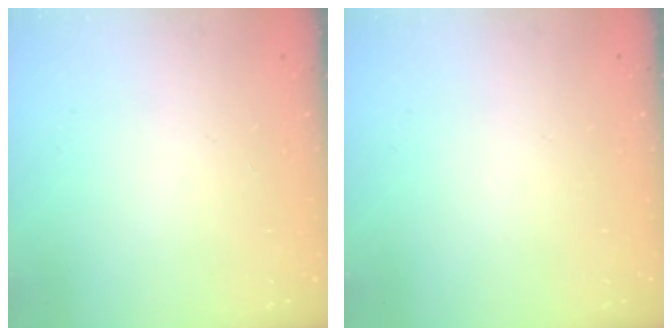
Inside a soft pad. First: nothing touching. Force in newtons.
{"total": 0.0}